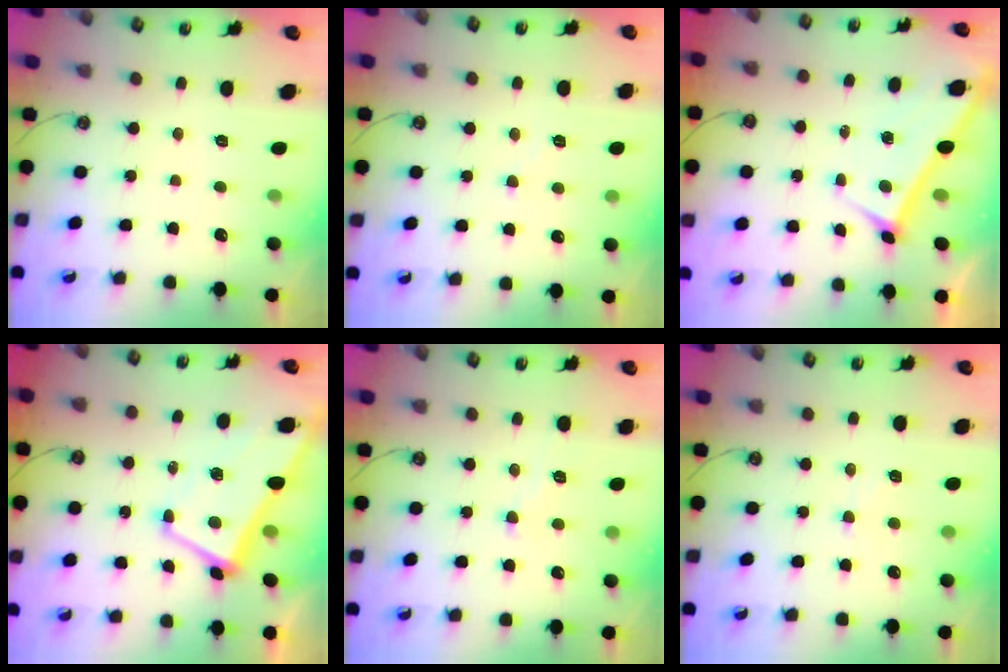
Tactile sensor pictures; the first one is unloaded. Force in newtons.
{"total": 4.1, "press": 4.1, "slide": 0.5}
{"total": 2.9, "press": 2.9, "slide": 0.3}
{"total": 1.0, "press": 0.2, "slide": 1.0}
{"total": 1.7, "press": 1.4, "slide": 0.8}
{"total": 0.9, "press": 0.5, "slide": 0.8}